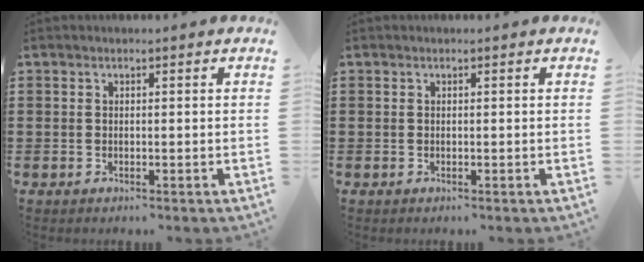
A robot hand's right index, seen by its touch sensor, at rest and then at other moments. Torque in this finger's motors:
{"motor_torque": [0.00, 0.00, 0.00, 0.00]}